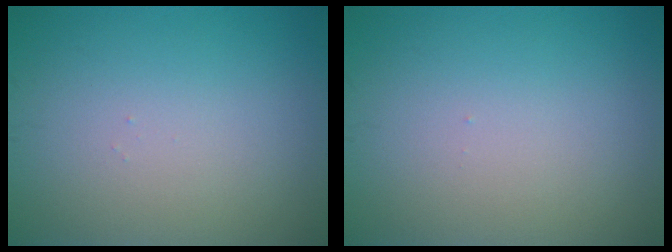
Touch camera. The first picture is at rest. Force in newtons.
{"total": 0.0}